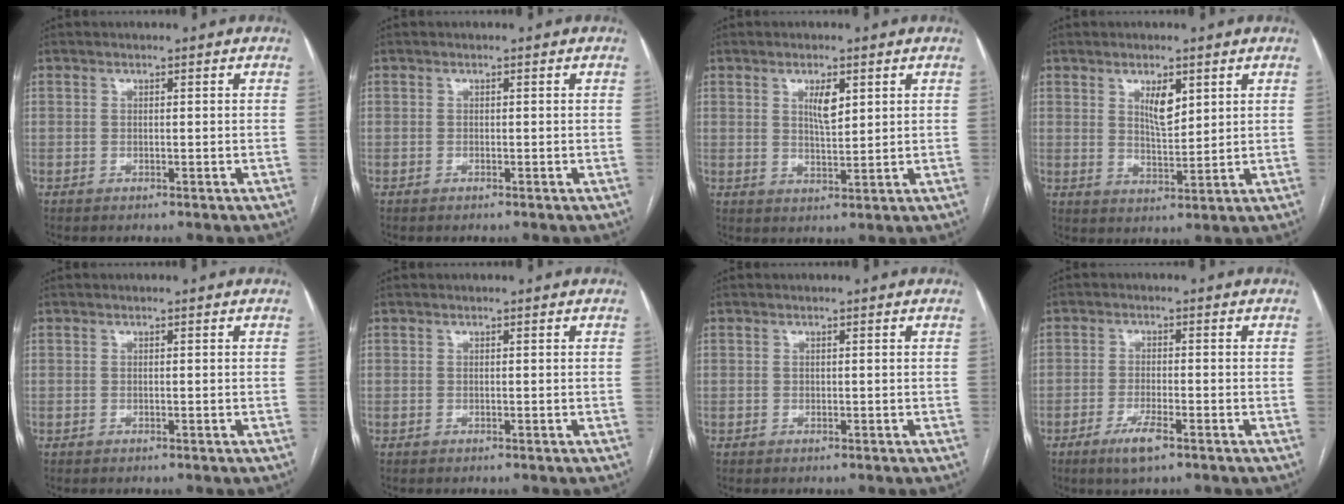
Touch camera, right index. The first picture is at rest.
{"total": 0.0}
{"total": 3.8, "force": [1.7, 1.1, 3.3], "torque": [-0.059, -0.002, 0.031]}
{"total": 5.5, "force": [2.2, 2.4, 4.5], "torque": [-0.077, -0.001, 0.043]}
{"total": 0.0}
{"total": 0.0}
{"total": 0.0}
{"total": 4.2, "force": [-2.5, 0.7, 3.2], "torque": [-0.066, -0.004, -0.044]}